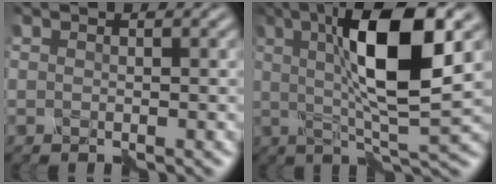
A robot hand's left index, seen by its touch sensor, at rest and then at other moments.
{"total": 10.9, "force": [2.5, 2.3, 10.3], "torque": [-0.161, 0.008, 0.041]}